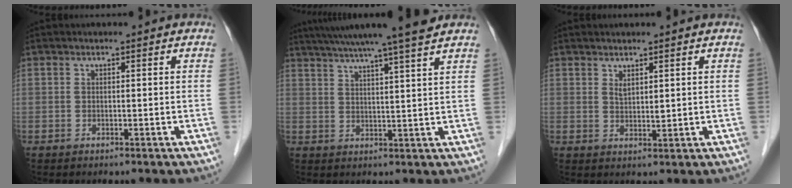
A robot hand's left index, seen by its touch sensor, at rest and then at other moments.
{"total": 13.8, "force": [11.8, -1.3, 7.0], "torque": [-0.121, 0.007, 0.163]}
{"total": 1.8, "force": [1.2, 0.5, 1.2], "torque": [-0.029, -0.002, 0.028]}